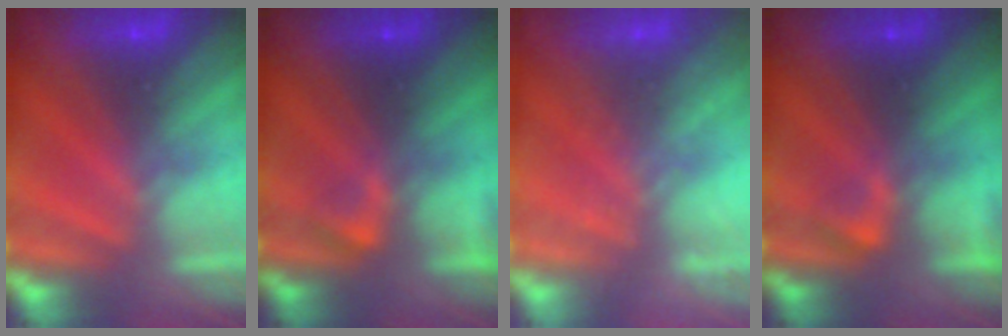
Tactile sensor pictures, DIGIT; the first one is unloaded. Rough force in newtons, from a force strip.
{"total": 2.4}
{"total": 1.9}
{"total": 2.4}